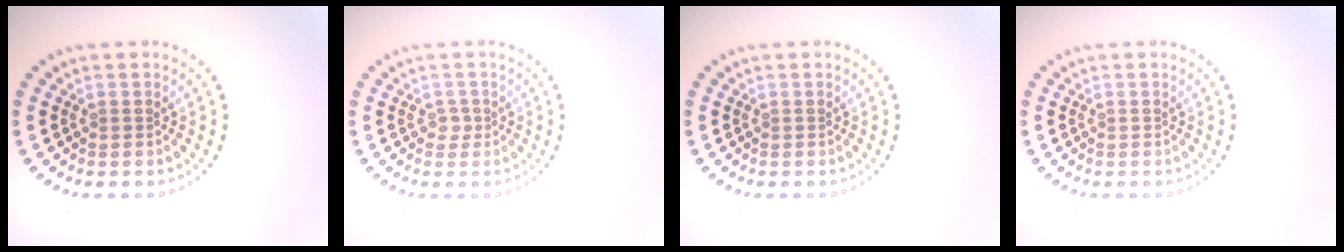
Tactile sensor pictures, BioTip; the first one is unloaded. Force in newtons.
{"total": 0.9, "press": 0.8, "slide": 0.5}
{"total": 0.0}
{"total": 0.0}